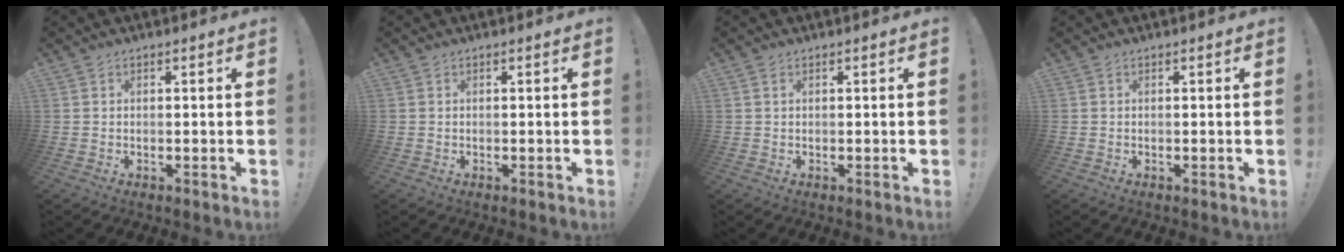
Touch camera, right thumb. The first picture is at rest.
{"total": 0.0}
{"total": 0.6, "force": [0.3, 0.1, 0.5], "torque": [-0.011, 0.001, 0.006]}
{"total": 0.0}